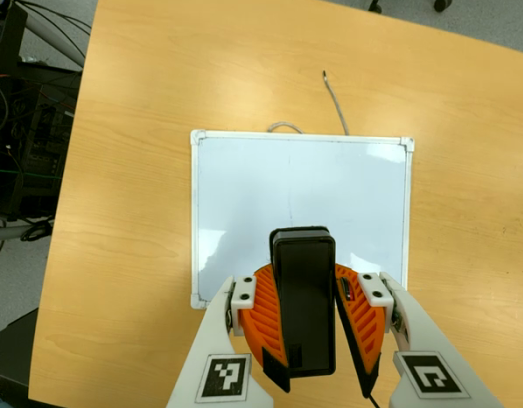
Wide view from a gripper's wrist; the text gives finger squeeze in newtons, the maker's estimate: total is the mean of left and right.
{"total": 10.0, "left": 10.4, "right": 9.6}